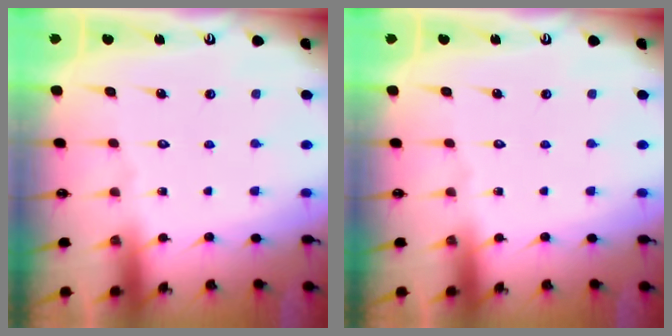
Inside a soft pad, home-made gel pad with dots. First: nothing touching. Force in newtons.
{"total": 0.0}